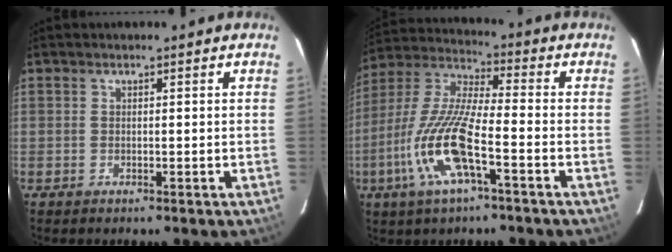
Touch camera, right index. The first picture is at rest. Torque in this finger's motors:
{"motor_torque": [1.71, -0.43, 1.05, 0.21]}